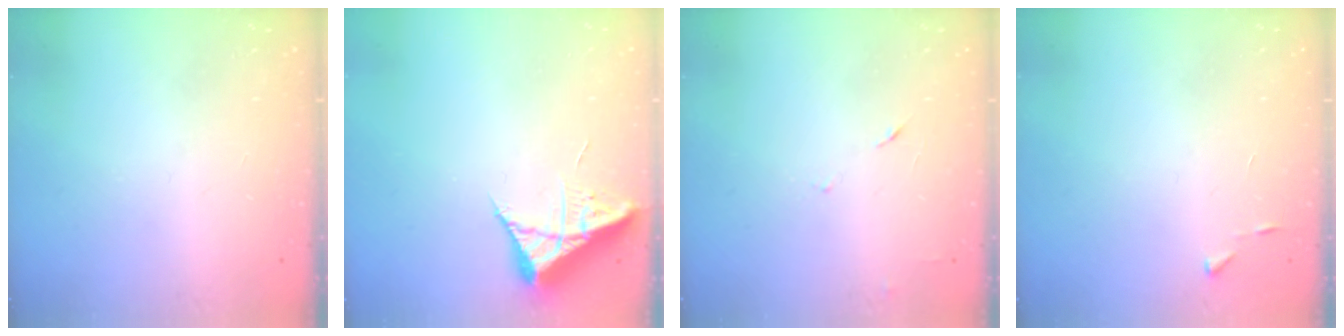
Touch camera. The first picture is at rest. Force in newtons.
{"total": 9.2, "press": 9.2, "slide": 0.8}
{"total": 3.9, "press": 3.8, "slide": 0.9}
{"total": 2.7, "press": 2.7, "slide": 0.3}